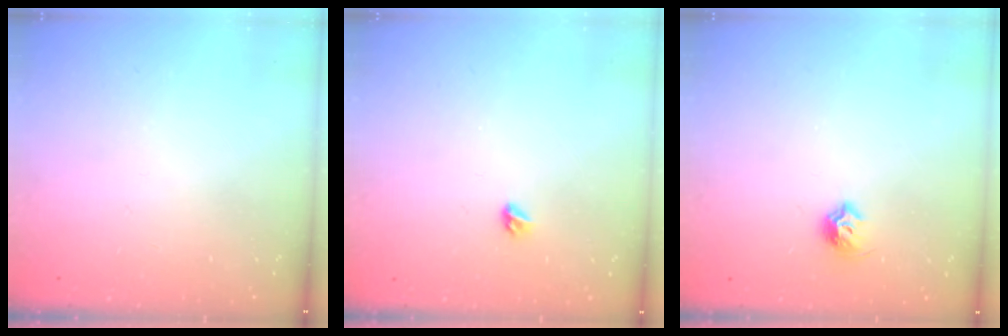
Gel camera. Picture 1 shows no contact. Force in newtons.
{"total": 3.5, "press": 3.4, "slide": 0.8}
{"total": 6.1, "press": 6.0, "slide": 1.2}